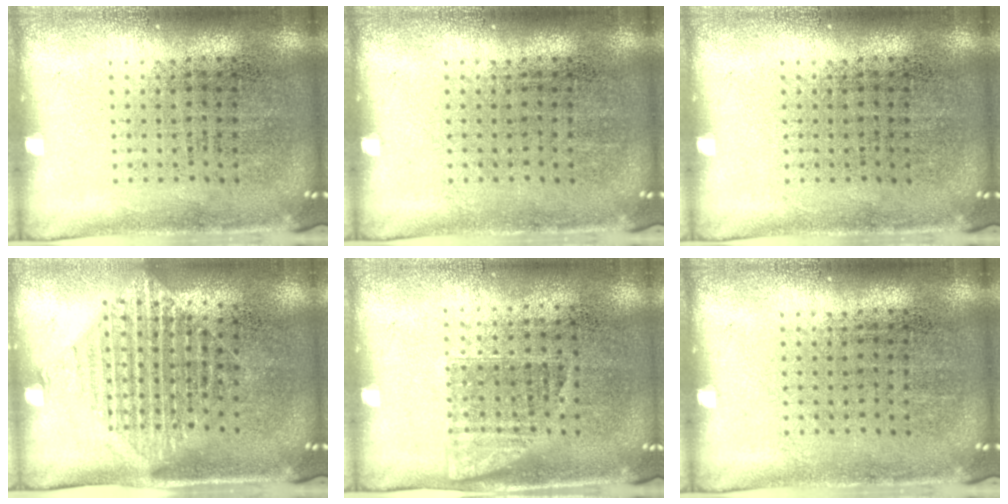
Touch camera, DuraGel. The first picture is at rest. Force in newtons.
{"total": 0.0}
{"total": 0.0}
{"total": 1.6, "press": 1.3, "slide": 0.9}
{"total": 1.0, "press": 0.8, "slide": 0.5}
{"total": 0.0}